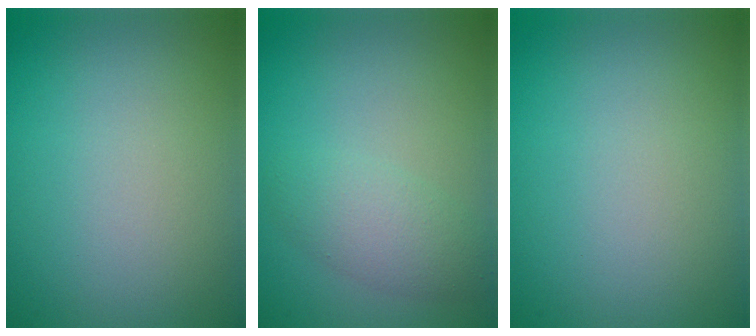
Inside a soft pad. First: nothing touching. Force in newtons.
{"total": 2.7, "press": 2.7, "slide": 0.0}
{"total": 0.0}